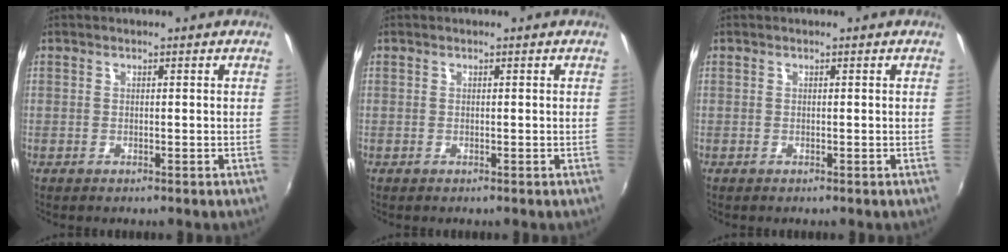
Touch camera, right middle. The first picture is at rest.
{"total": 0.0}
{"total": 0.0}